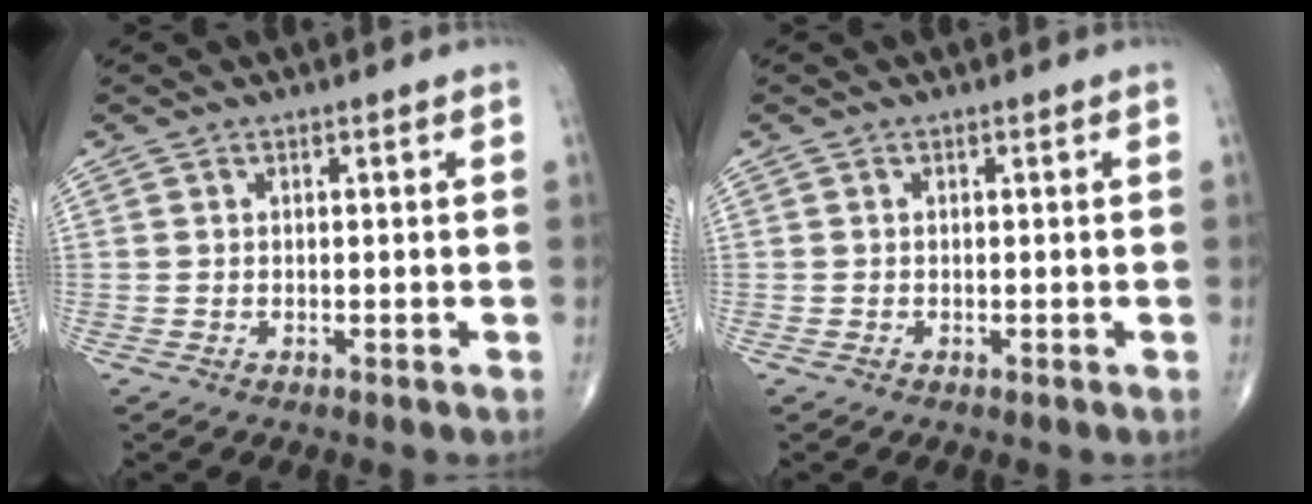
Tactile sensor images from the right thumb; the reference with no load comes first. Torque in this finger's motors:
{"motor_torque": [0.81, 0.44, -0.30, -0.03, 0.05]}